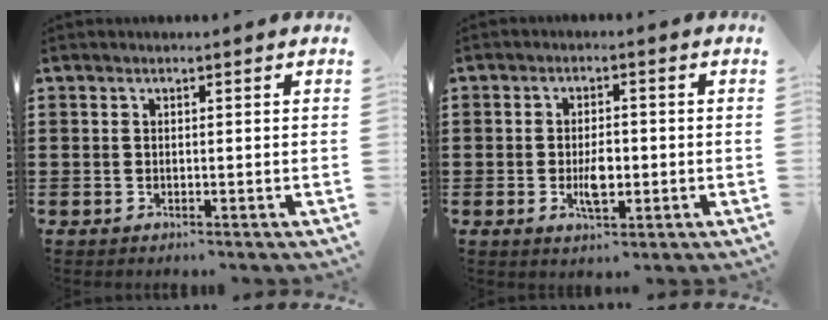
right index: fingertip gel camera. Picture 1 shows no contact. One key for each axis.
{"total": 4.1, "fx": -0.8, "fy": 1.6, "fz": 3.7, "tx": -0.065, "ty": -0.004, "tz": -0.017}